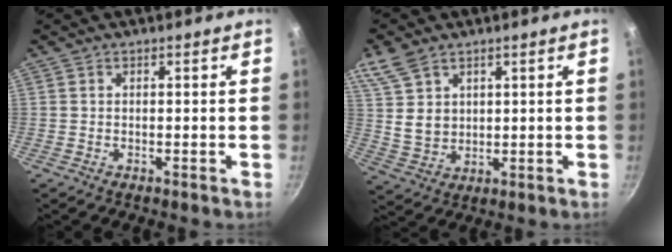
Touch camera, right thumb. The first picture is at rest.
{"total": 8.2, "force": [4.7, 5.5, 4.0], "torque": [-0.059, -0.019, 0.100]}